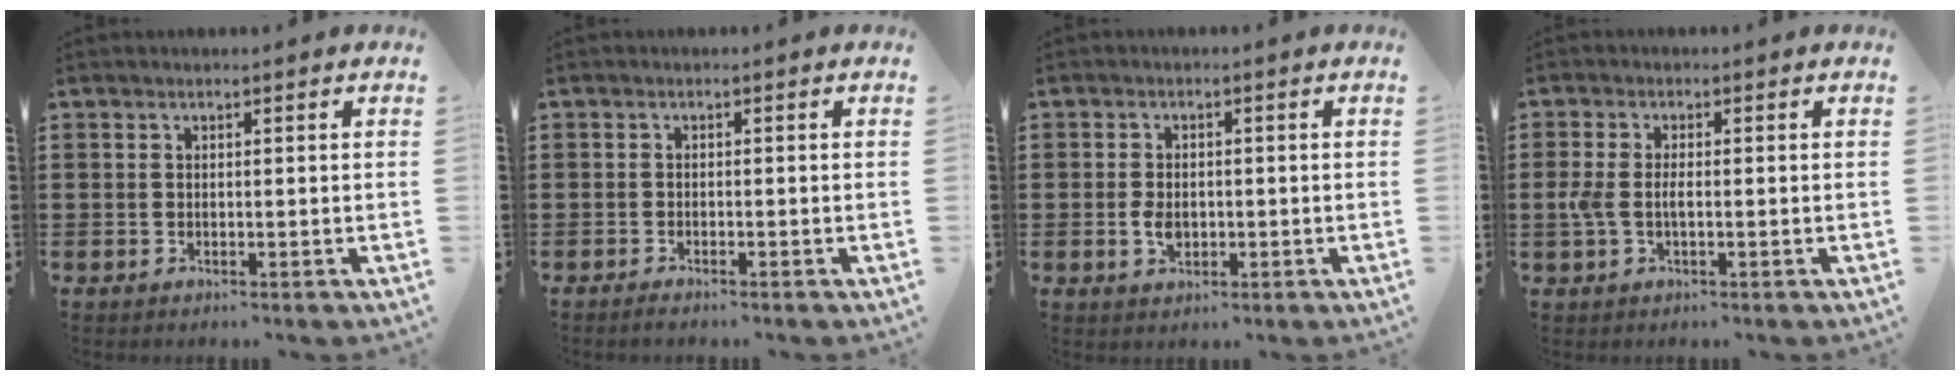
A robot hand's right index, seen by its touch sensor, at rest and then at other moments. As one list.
[{"total": 0.9, "force": [-0.8, 0.0, 0.1], "torque": [-0.005, -0.001, -0.017]}, {"total": 2.8, "force": [-0.5, 1.8, 2.2], "torque": [-0.048, -0.001, -0.011]}, {"total": 2.7, "force": [-0.5, 1.1, 2.4], "torque": [-0.066, -0.005, -0.016]}]